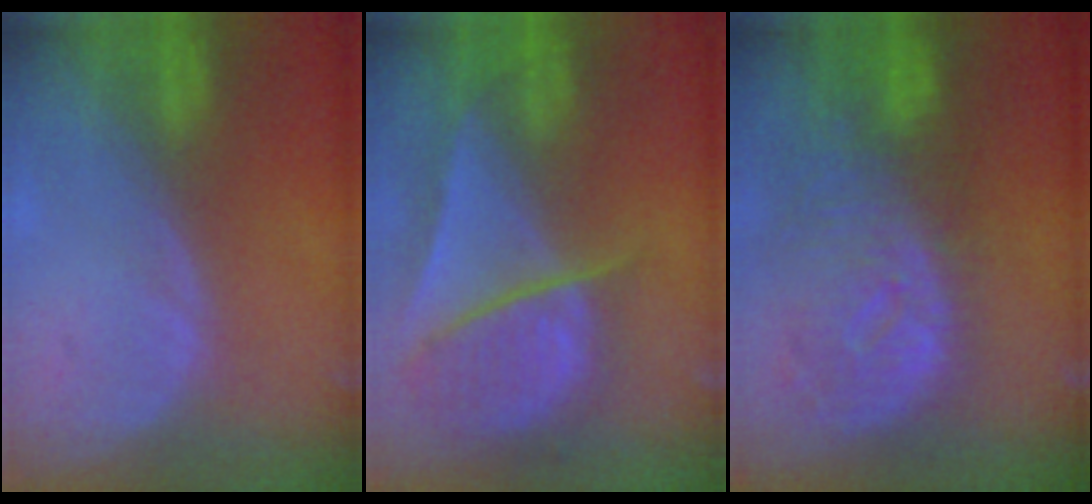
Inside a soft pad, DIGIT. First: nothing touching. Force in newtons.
{"total": 9.6, "press": 8.2, "slide": 5.0}
{"total": 11.4, "press": 10.0, "slide": 5.5}